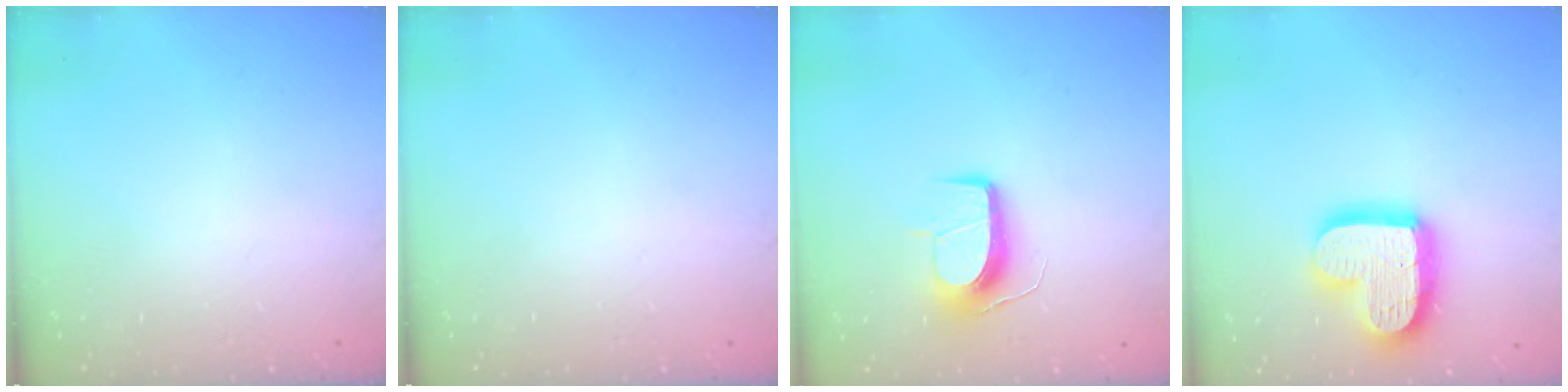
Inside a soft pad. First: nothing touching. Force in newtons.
{"total": 0.0}
{"total": 10.2, "press": 10.2, "slide": 0.0}
{"total": 17.0, "press": 17.0, "slide": 1.3}